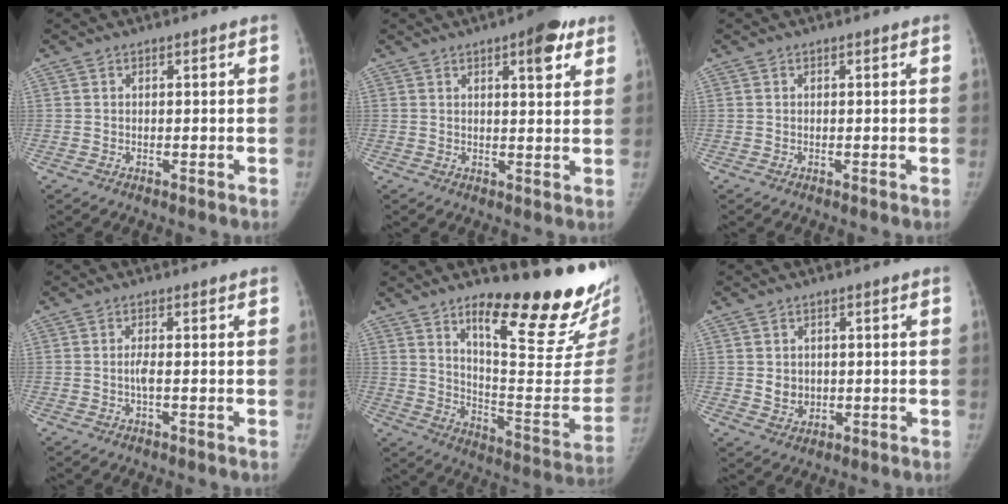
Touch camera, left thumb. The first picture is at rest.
{"total": 7.1, "force": [3.9, 2.2, 5.5], "torque": [-0.058, -0.015, 0.047]}
{"total": 0.0}
{"total": 1.4, "force": [-0.2, 0.1, 1.4], "torque": [-0.036, -0.002, -0.005]}
{"total": 26.1, "force": [18.3, 5.9, 17.7], "torque": [-0.214, -0.131, 0.268]}
{"total": 3.8, "force": [0.4, 3.3, 1.8], "torque": [-0.018, -0.006, 0.018]}